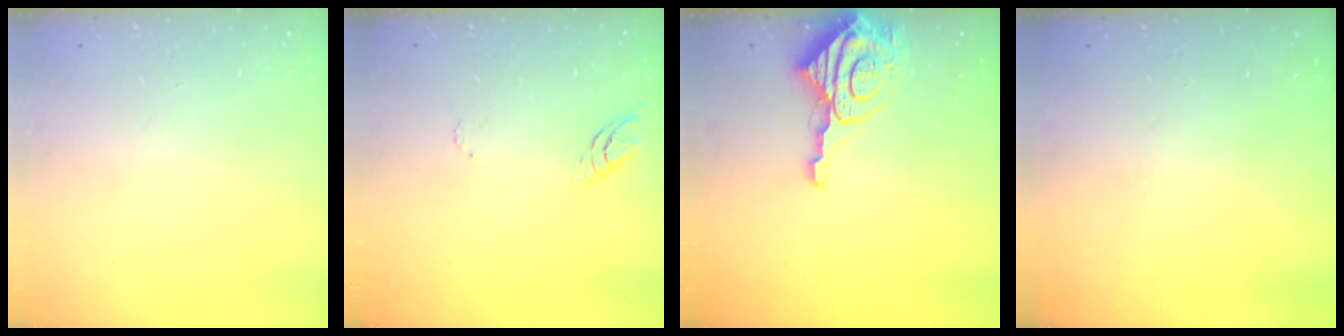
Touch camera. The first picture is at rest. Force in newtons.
{"total": 3.9, "press": 3.9, "slide": 0.3}
{"total": 9.9, "press": 9.8, "slide": 0.9}
{"total": 0.0}